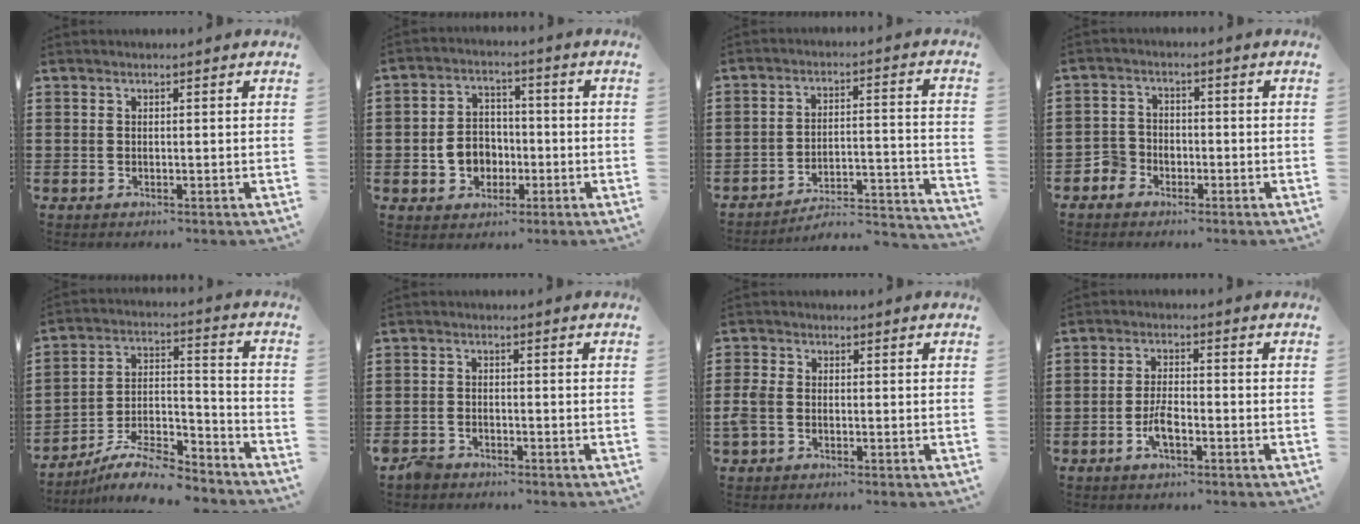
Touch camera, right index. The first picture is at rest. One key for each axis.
{"total": 5.8, "fx": -1.6, "fy": 4.8, "fz": 2.7, "tx": -0.059, "ty": 0.005, "tz": -0.033}
{"total": 3.8, "fx": -3.6, "fy": 0.6, "fz": 1.0, "tx": -0.024, "ty": -0.009, "tz": -0.081}
{"total": 3.2, "fx": -2.0, "fy": 2.5, "fz": 0.5, "tx": -0.028, "ty": 0.005, "tz": -0.045}
{"total": 10.0, "fx": -9.0, "fy": 2.2, "fz": 3.7, "tx": -0.057, "ty": 0.029, "tz": -0.173}
{"total": 2.4, "fx": -2.2, "fy": 0.9, "fz": 0.3, "tx": -0.016, "ty": 0.003, "tz": -0.050}
{"total": 2.9, "fx": -1.1, "fy": 1.9, "fz": 1.9, "tx": -0.065, "ty": -0.008, "tz": -0.030}
{"total": 3.9, "fx": -1.9, "fy": 1.3, "fz": 3.2, "tx": -0.068, "ty": -0.001, "tz": -0.037}